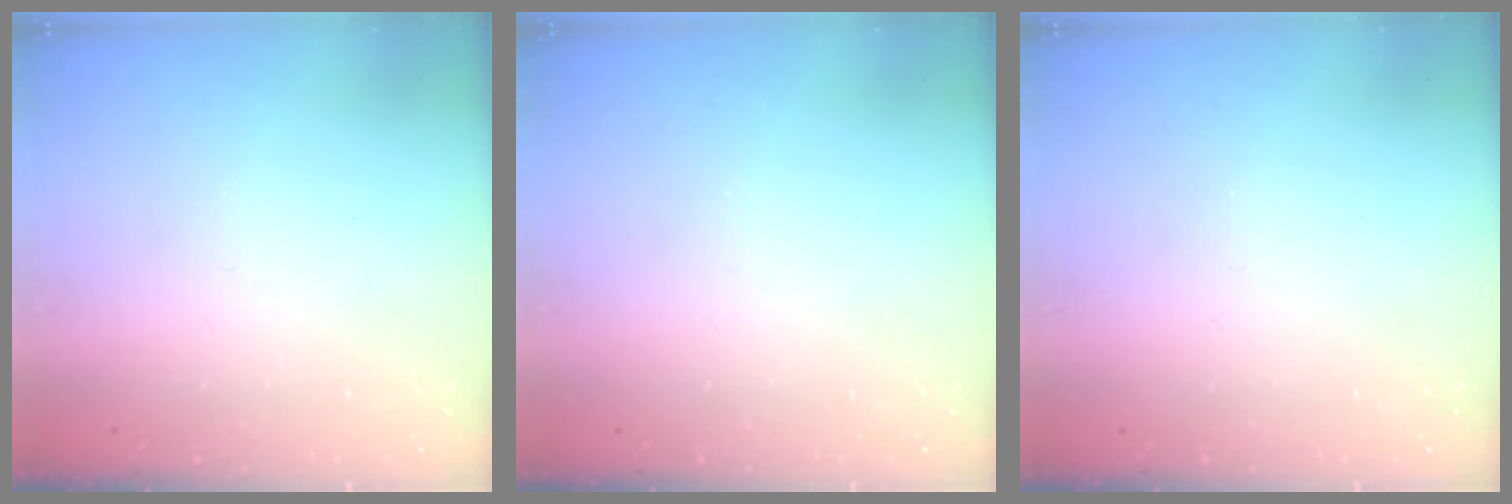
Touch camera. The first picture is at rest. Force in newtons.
{"total": 0.0}
{"total": 0.0}